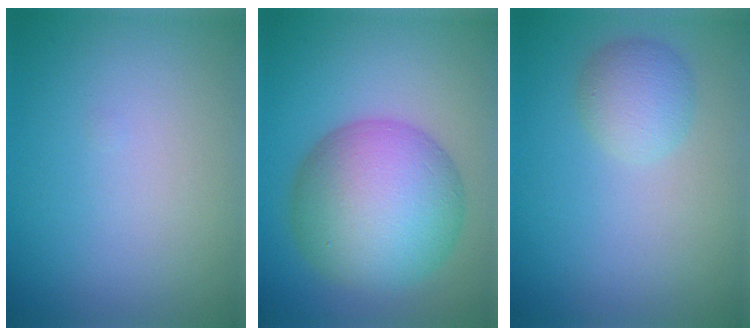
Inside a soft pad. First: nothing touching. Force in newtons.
{"total": 10.4, "press": 10.4, "slide": 0.5}
{"total": 2.7, "press": 2.7, "slide": 0.1}